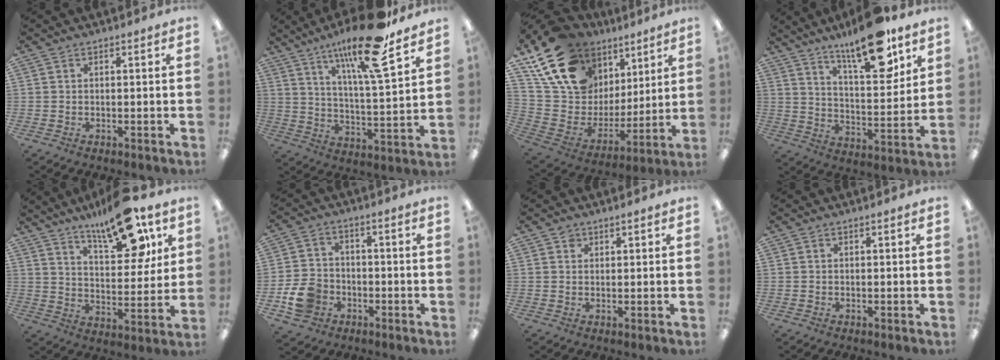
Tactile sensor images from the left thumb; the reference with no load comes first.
{"total": 18.8, "force": [13.1, 3.7, 12.9], "torque": [-0.222, -0.067, 0.209]}
{"total": 20.6, "force": [13.4, 12.9, 8.8], "torque": [-0.185, -0.065, 0.260]}
{"total": 18.4, "force": [13.3, 5.6, 11.3], "torque": [-0.179, -0.076, 0.217]}
{"total": 18.2, "force": [12.6, 6.8, 11.2], "torque": [-0.167, -0.068, 0.207]}
{"total": 8.8, "force": [-3.5, 7.0, 4.1], "torque": [-0.103, 0.022, -0.063]}
{"total": 1.5, "force": [1.1, 1.0, 0.2], "torque": [0.003, -0.003, 0.019]}
{"total": 0.0}